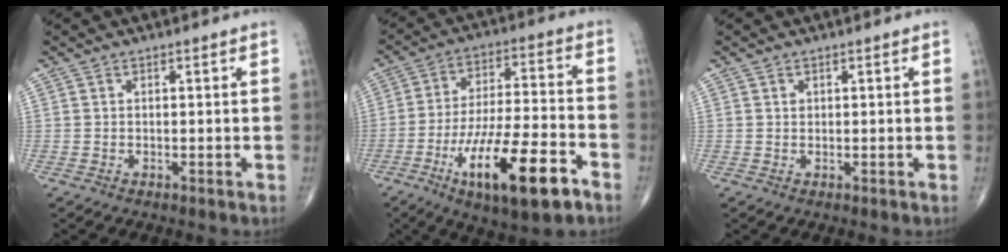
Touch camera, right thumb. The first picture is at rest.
{"total": 19.1, "force": [-9.2, 5.4, 15.8], "torque": [-0.283, 0.037, -0.145]}
{"total": 0.7, "force": [0.3, 0.5, 0.3], "torque": [0.000, -0.001, 0.006]}